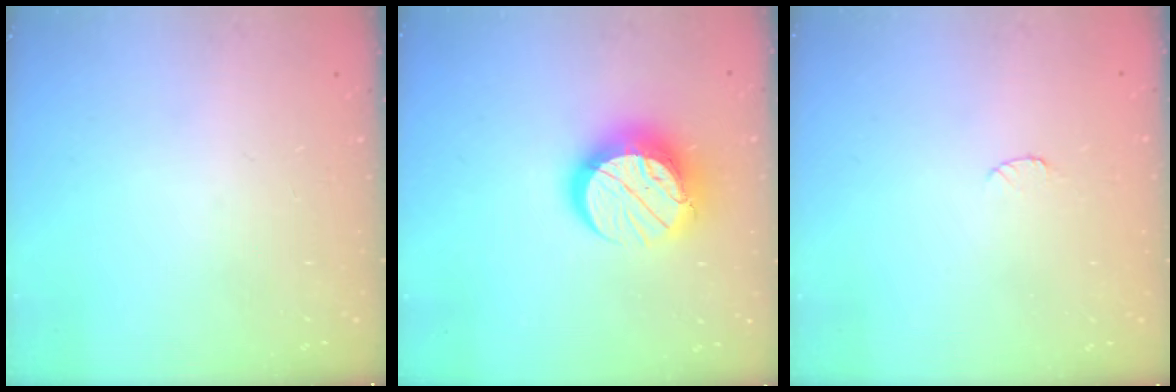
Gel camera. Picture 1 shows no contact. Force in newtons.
{"total": 13.4, "press": 13.3, "slide": 1.4}
{"total": 4.8, "press": 4.7, "slide": 0.6}